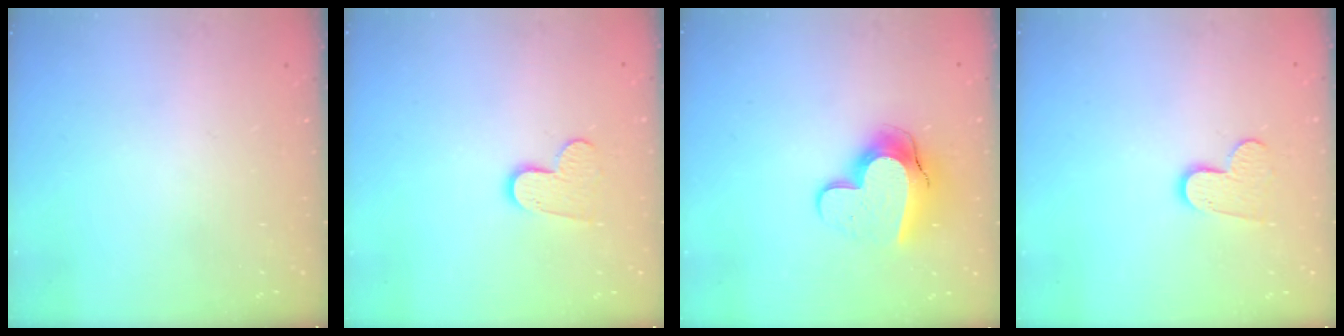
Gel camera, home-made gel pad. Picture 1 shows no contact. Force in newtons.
{"total": 8.5, "press": 8.5, "slide": 0.5}
{"total": 13.1, "press": 13.0, "slide": 1.2}
{"total": 8.5, "press": 8.5, "slide": 0.5}